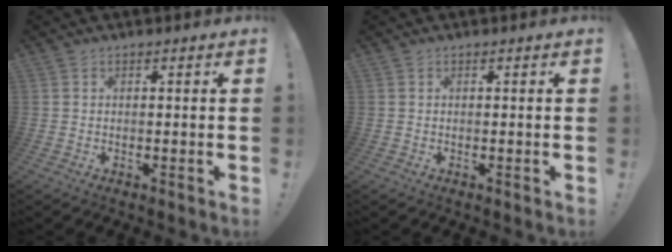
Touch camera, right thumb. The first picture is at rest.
{"total": 0.0}